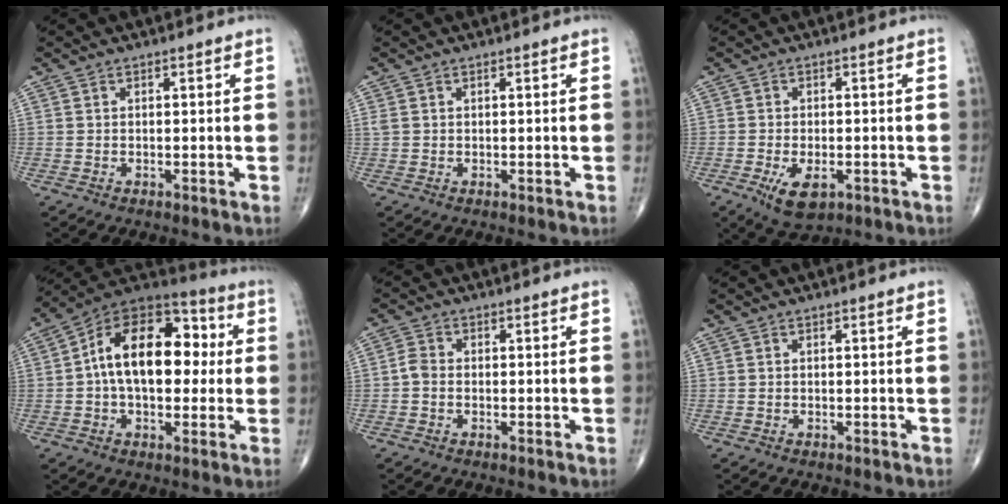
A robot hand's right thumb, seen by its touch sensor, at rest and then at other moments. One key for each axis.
{"total": 0.8, "fx": 0.3, "fy": 0.6, "fz": 0.4, "tx": -0.007, "ty": 0.007, "tz": 0.008}
{"total": 6.3, "fx": -2.5, "fy": 3.2, "fz": 4.8, "tx": -0.081, "ty": -0.003, "tz": -0.033}
{"total": 19.5, "fx": 1.6, "fy": 11.7, "fz": 15.6, "tx": -0.219, "ty": 0.037, "tz": 0.015}
{"total": 2.2, "fx": -0.5, "fy": 1.6, "fz": 1.4, "tx": -0.026, "ty": 0.005, "tz": -0.017}
{"total": 0.0}